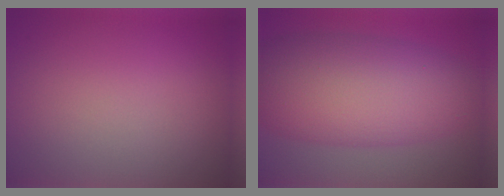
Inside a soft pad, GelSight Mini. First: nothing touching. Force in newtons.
{"total": 10.2, "press": 10.2, "slide": 0.1}